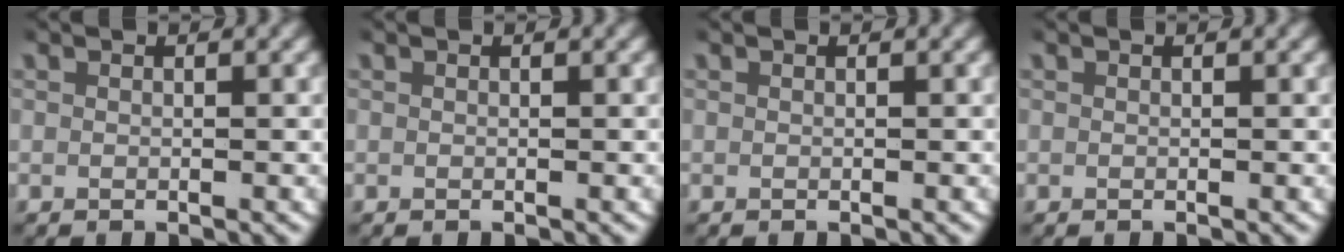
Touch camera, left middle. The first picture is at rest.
{"total": 0.0}
{"total": 0.0}
{"total": 0.0}